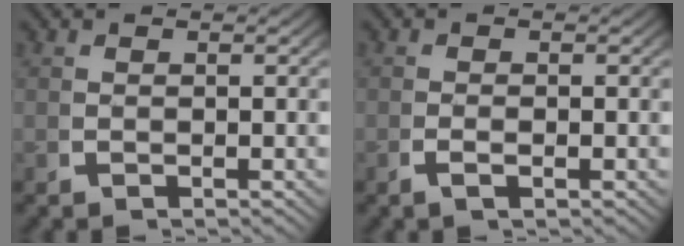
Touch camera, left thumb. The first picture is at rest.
{"total": 0.9, "force": [-0.4, 0.2, 0.8], "torque": [-0.022, 0.000, -0.009]}